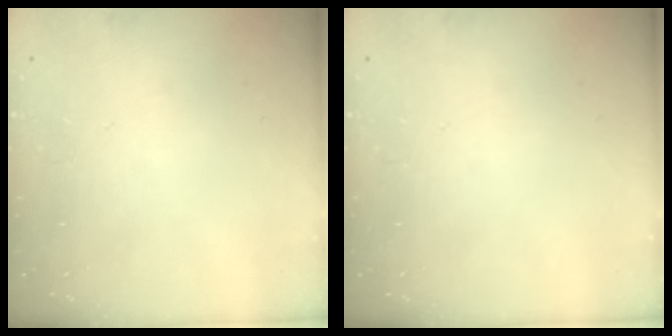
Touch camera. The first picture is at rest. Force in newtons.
{"total": 0.0}